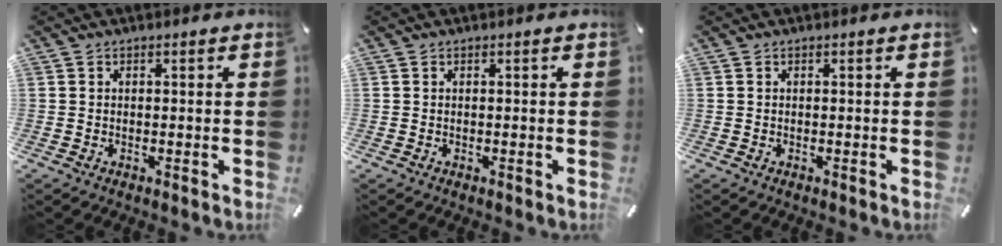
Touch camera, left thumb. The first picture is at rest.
{"total": 0.0}
{"total": 0.0}